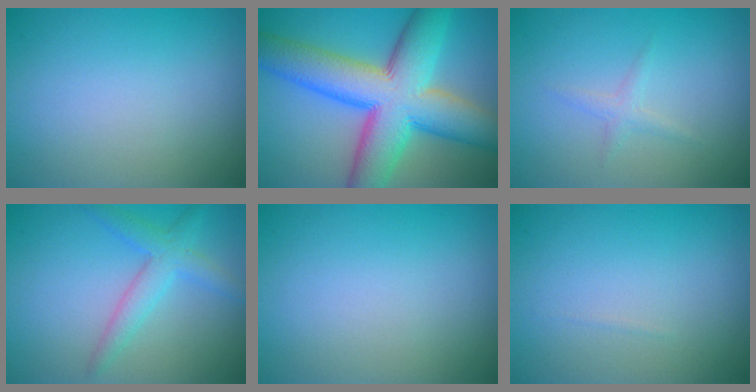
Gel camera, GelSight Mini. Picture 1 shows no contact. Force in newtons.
{"total": 12.5, "press": 12.5, "slide": 0.3}
{"total": 1.0, "press": 1.0, "slide": 0.1}
{"total": 2.1, "press": 2.1, "slide": 0.1}
{"total": 0.0}
{"total": 0.0}